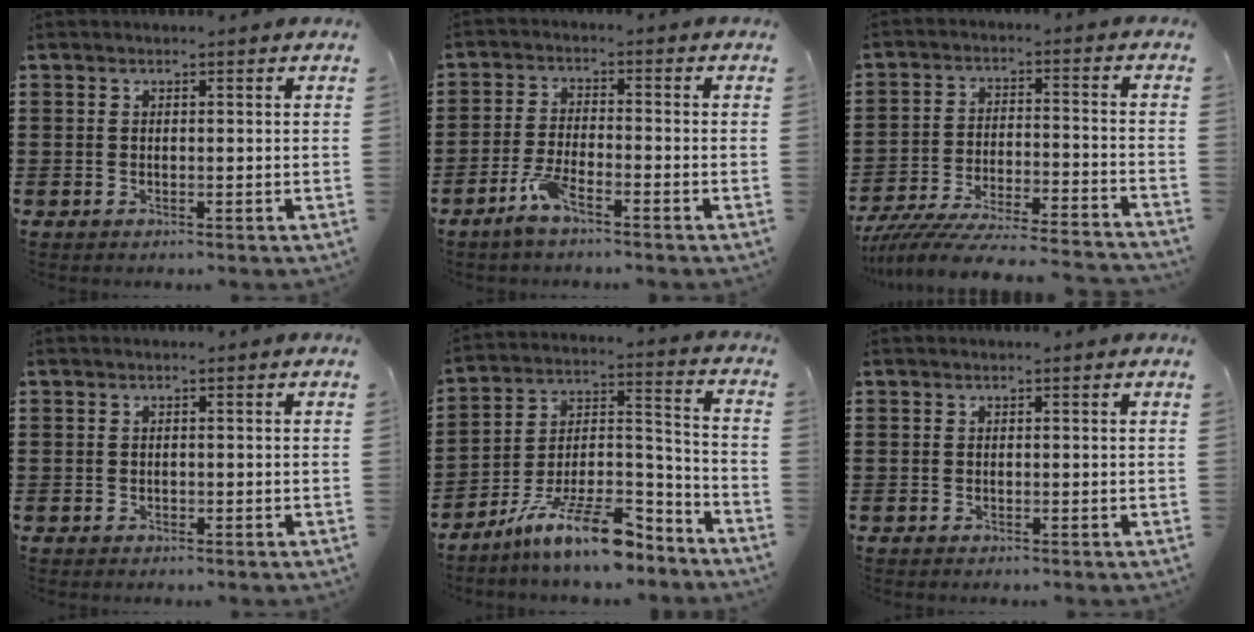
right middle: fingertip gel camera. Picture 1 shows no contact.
{"total": 4.8, "force": [-3.2, 0.9, 3.4], "torque": [-0.082, -0.004, -0.063]}
{"total": 7.5, "force": [-7.2, 0.0, 2.3], "torque": [-0.053, -0.007, -0.144]}
{"total": 0.0}
{"total": 12.8, "force": [-9.8, 2.5, 7.9], "torque": [-0.141, 0.023, -0.185]}
{"total": 0.0}